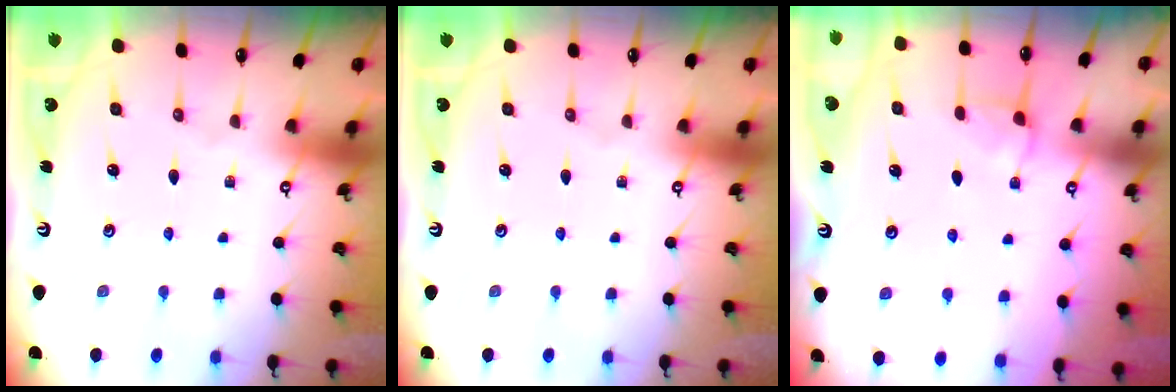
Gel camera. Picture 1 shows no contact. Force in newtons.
{"total": 0.0}
{"total": 1.7, "press": 1.6, "slide": 0.7}